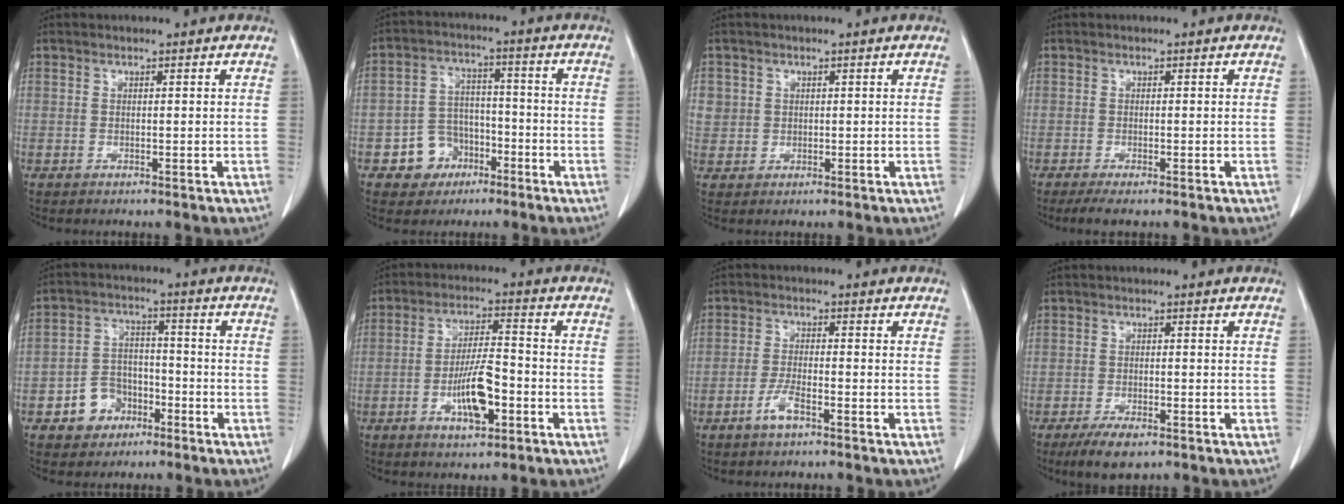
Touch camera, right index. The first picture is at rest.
{"total": 6.9, "force": [-3.4, 5.9, 1.4], "torque": [-0.022, 0.019, -0.049]}
{"total": 3.0, "force": [0.9, 2.8, 0.4], "torque": [0.004, 0.004, 0.020]}
{"total": 2.2, "force": [-1.5, 0.3, 1.6], "torque": [-0.028, -0.007, -0.027]}
{"total": 6.7, "force": [-3.3, 5.4, 2.1], "torque": [-0.038, 0.021, -0.049]}
{"total": 8.3, "force": [-3.0, 2.3, 7.4], "torque": [-0.140, 0.004, -0.051]}
{"total": 3.5, "force": [-2.2, 0.7, 2.7], "torque": [-0.055, 0.001, -0.044]}
{"total": 4.7, "force": [-3.1, 1.4, 3.2], "torque": [-0.058, -0.007, -0.049]}